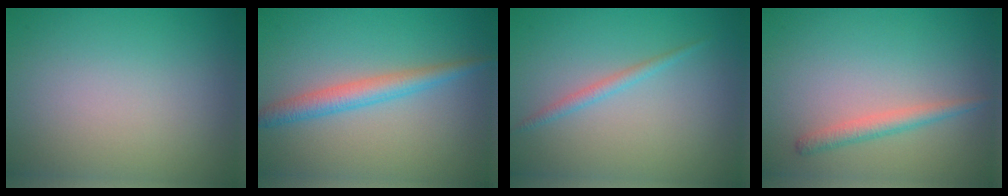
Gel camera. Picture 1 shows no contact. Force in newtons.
{"total": 2.9, "press": 2.9, "slide": 0.1}
{"total": 1.2, "press": 1.2, "slide": 0.1}
{"total": 1.8, "press": 1.8, "slide": 0.1}